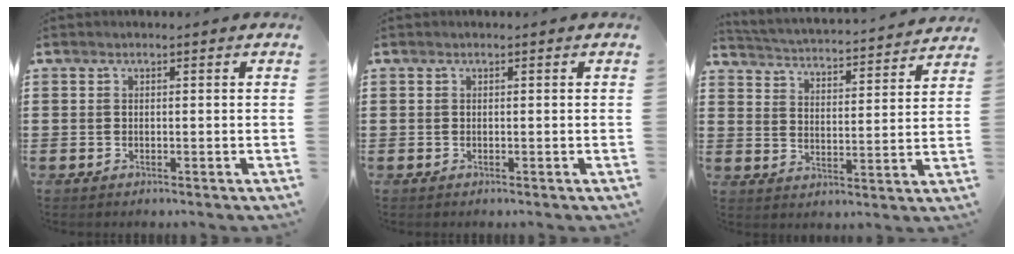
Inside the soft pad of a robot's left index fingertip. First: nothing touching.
{"total": 0.0}
{"total": 3.0, "force": [3.0, -0.5, 0.1], "torque": [-0.022, -0.036, 0.042]}